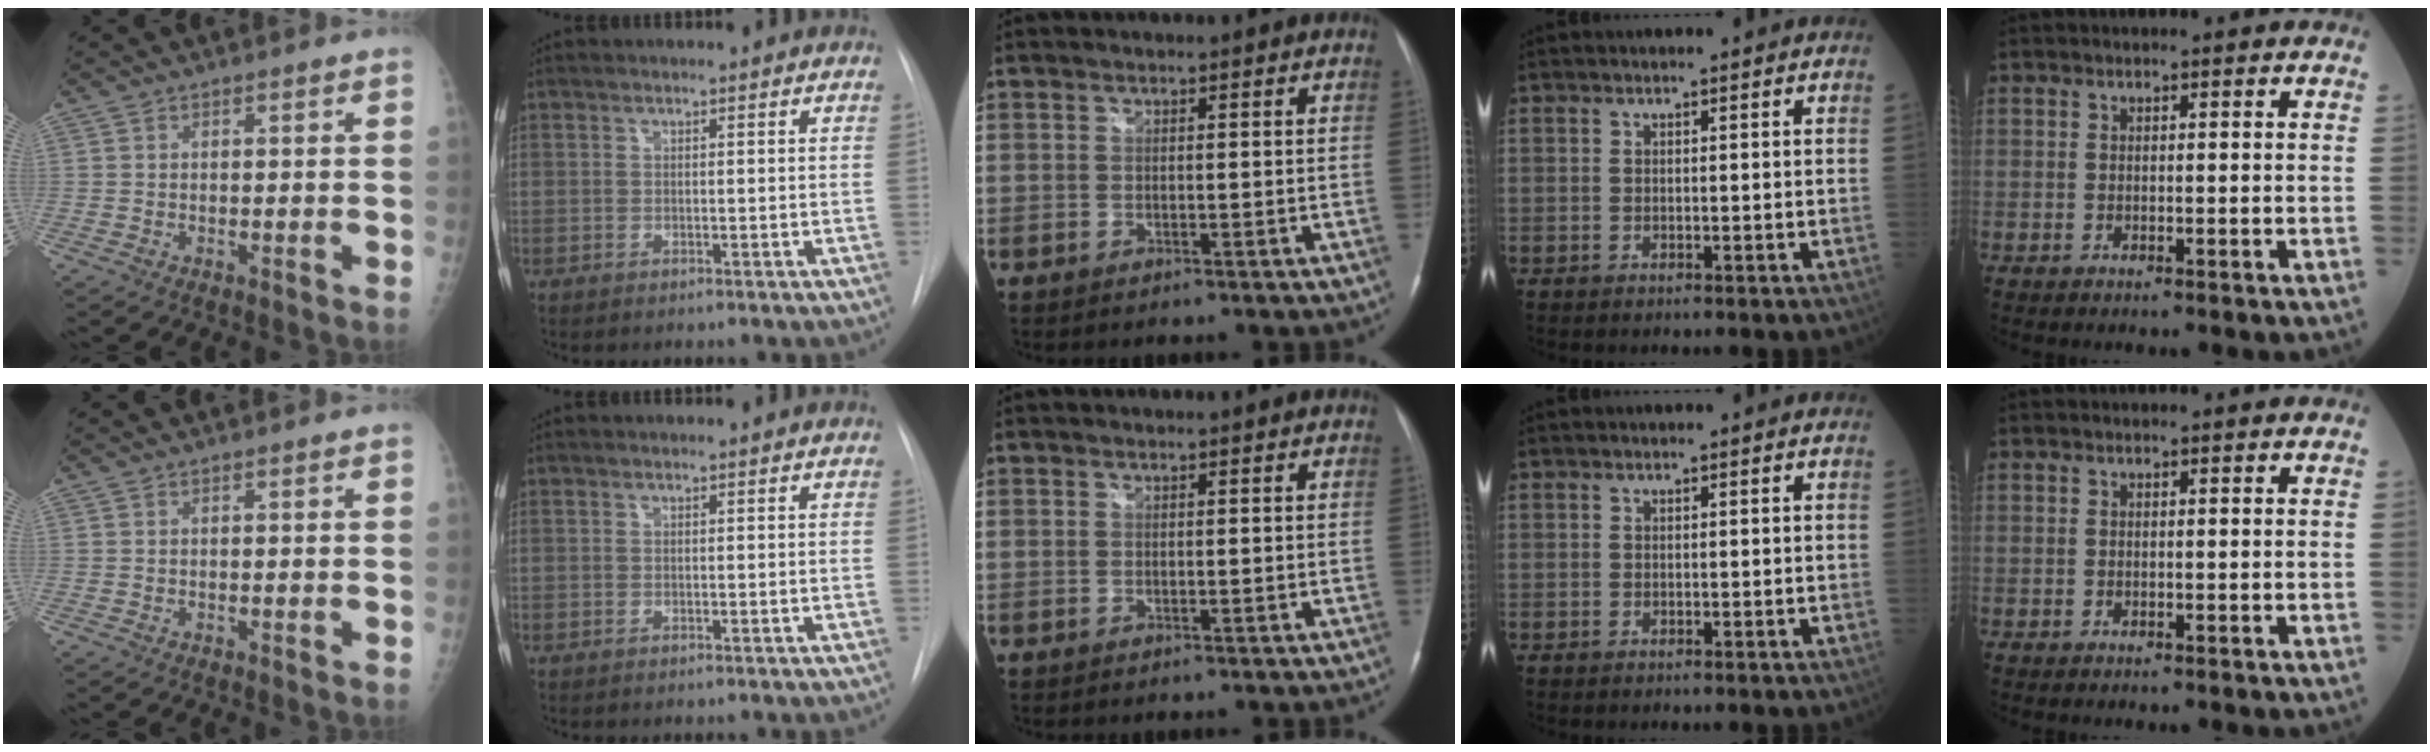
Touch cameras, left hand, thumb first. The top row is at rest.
{}